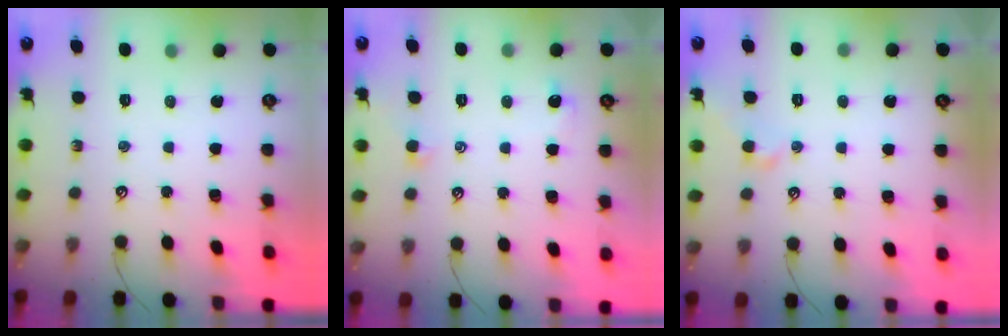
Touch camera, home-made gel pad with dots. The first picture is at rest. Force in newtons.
{"total": 0.6, "press": 0.2, "slide": 0.6}
{"total": 1.1, "press": 1.1, "slide": 0.2}